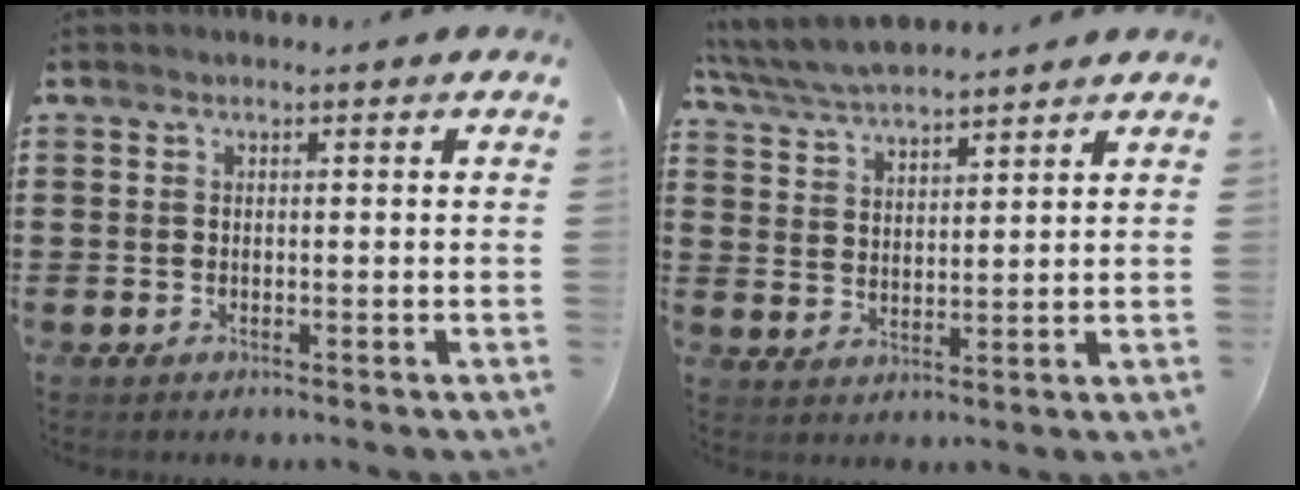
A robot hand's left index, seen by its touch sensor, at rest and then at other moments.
{"total": 5.5, "force": [5.3, 0.6, 1.4], "torque": [-0.047, -0.018, 0.095]}